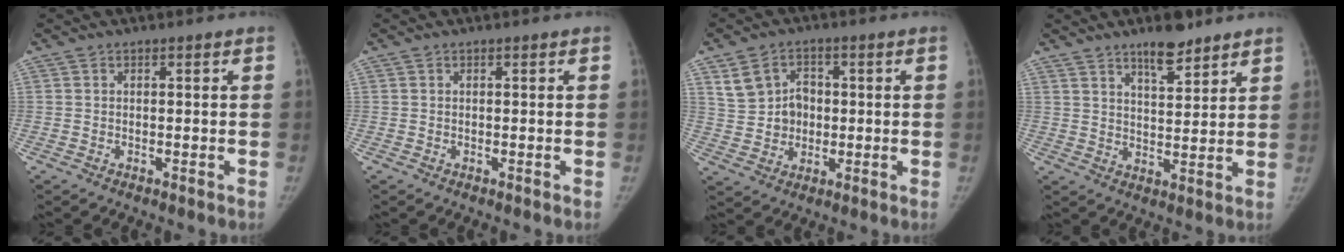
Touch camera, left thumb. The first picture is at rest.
{"total": 0.0}
{"total": 8.2, "force": [1.7, 7.0, 3.8], "torque": [-0.039, 0.002, 0.037]}
{"total": 7.4, "force": [5.6, 2.4, 4.2], "torque": [-0.048, -0.040, 0.091]}